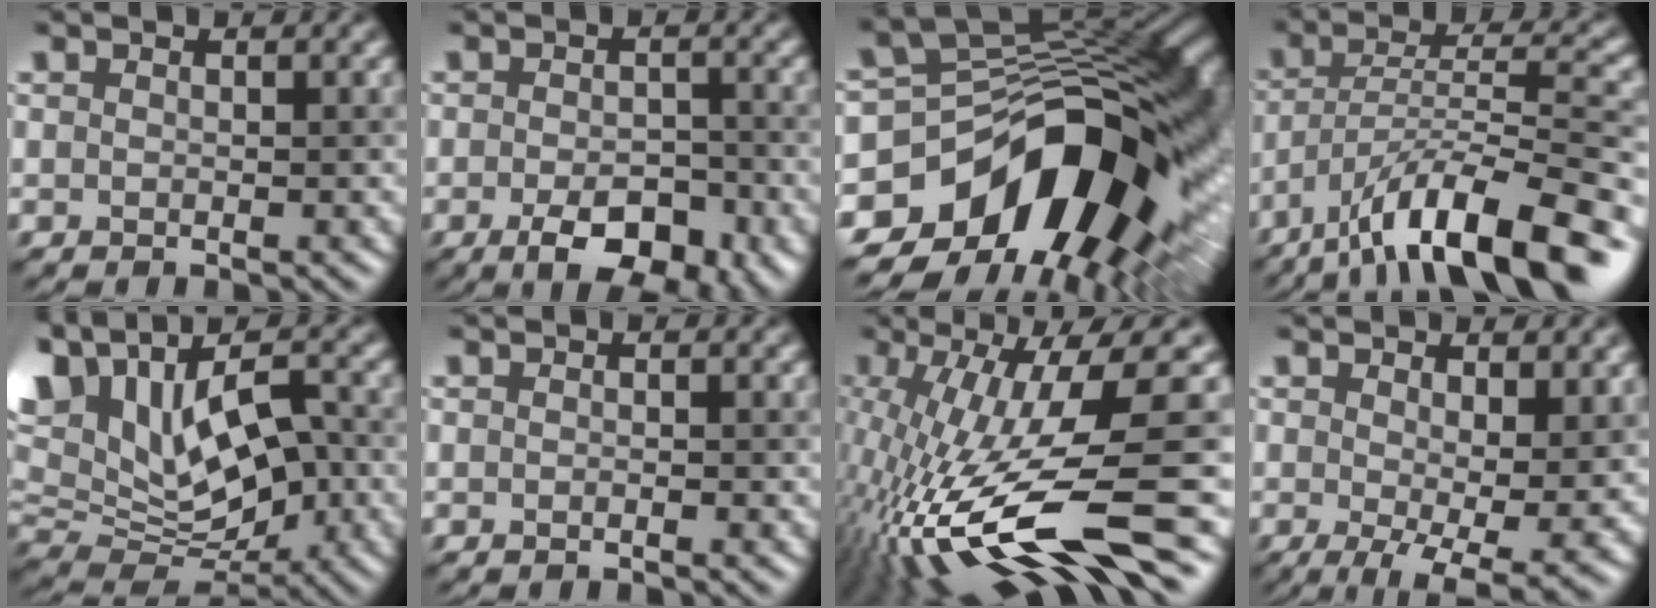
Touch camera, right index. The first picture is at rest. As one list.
[{"total": 5.9, "force": [-2.7, 2.8, 4.5], "torque": [-0.068, -0.003, -0.040]}, {"total": 15.8, "force": [-6.2, 9.2, 11.3], "torque": [-0.153, 0.006, -0.107]}, {"total": 13.0, "force": [-8.5, 3.6, 9.1], "torque": [-0.149, 0.010, -0.151]}, {"total": 13.7, "force": [3.2, 8.7, 10.1], "torque": [-0.205, 0.027, 0.070]}, {"total": 0.6, "force": [-0.2, 0.1, 0.5], "torque": [-0.010, -0.005, -0.007]}, {"total": 15.0, "force": [-3.0, 3.2, 14.3], "torque": [-0.280, -0.001, -0.034]}, {"total": 7.4, "force": [-0.6, 2.5, 6.9], "torque": [-0.108, -0.023, 0.002]}]